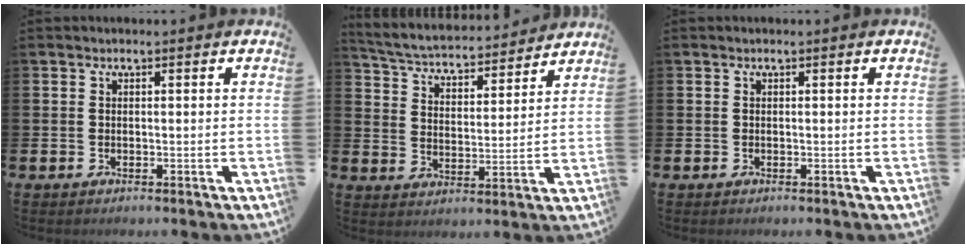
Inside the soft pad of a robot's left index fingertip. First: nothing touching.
{"total": 5.0, "force": [4.8, 0.8, 0.8], "torque": [-0.043, -0.042, 0.078]}
{"total": 0.0}